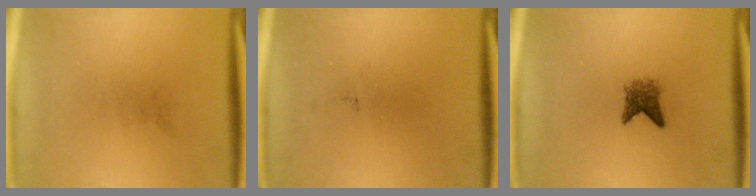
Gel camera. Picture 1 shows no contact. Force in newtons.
{"total": 0.0}
{"total": 2.6}